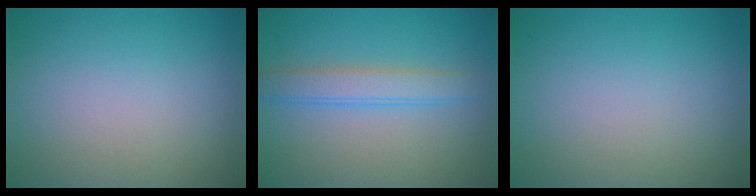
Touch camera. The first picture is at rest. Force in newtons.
{"total": 3.0, "press": 2.9, "slide": 0.2}
{"total": 0.0}